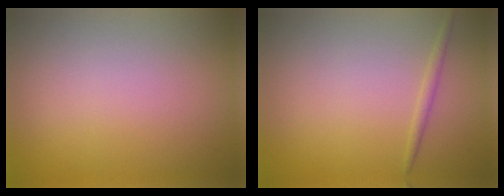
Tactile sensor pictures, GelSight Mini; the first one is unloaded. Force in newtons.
{"total": 0.9, "press": 0.9, "slide": 0.0}